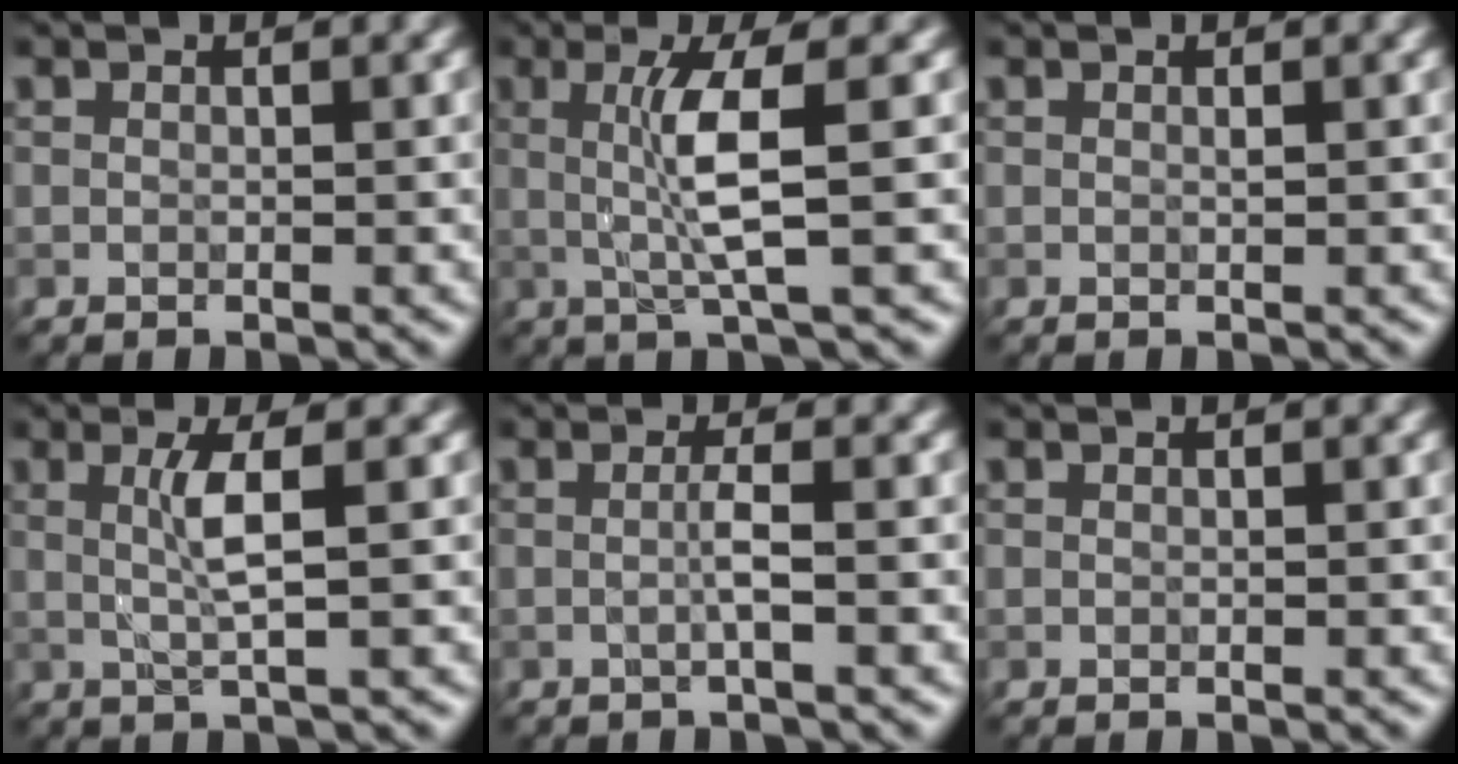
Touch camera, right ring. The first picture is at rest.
{"total": 4.6, "force": [0.4, 0.5, 4.6], "torque": [-0.093, -0.001, 0.012]}
{"total": 0.0}
{"total": 3.0, "force": [0.4, 0.4, 3.0], "torque": [-0.060, -0.001, 0.009]}
{"total": 1.7, "force": [-0.2, 0.1, 1.7], "torque": [-0.033, -0.004, -0.006]}
{"total": 0.0}